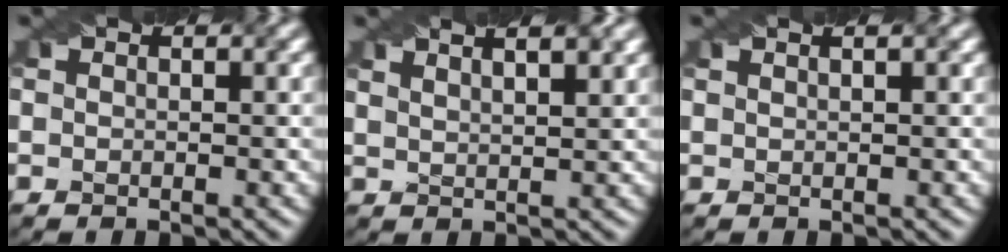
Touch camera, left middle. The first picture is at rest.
{"total": 6.1, "force": [4.0, 2.4, 3.9], "torque": [-0.026, 0.038, 0.026]}
{"total": 2.9, "force": [1.6, 1.5, 1.9], "torque": [-0.006, 0.016, -0.006]}